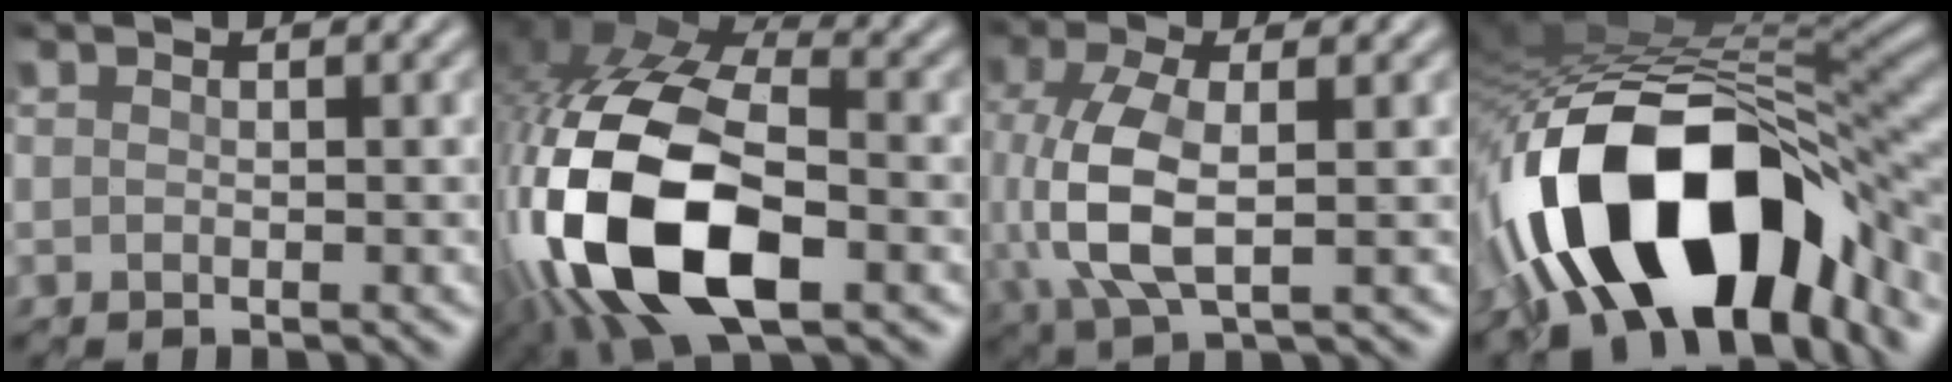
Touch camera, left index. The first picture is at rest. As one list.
[{"total": 16.8, "force": [-5.5, 8.4, 13.4], "torque": [-0.286, -0.010, -0.101]}, {"total": 6.6, "force": [-0.2, 2.8, 6.0], "torque": [-0.152, 0.003, 0.001]}, {"total": 16.9, "force": [-7.8, 7.8, 12.8], "torque": [-0.220, 0.012, -0.125]}]